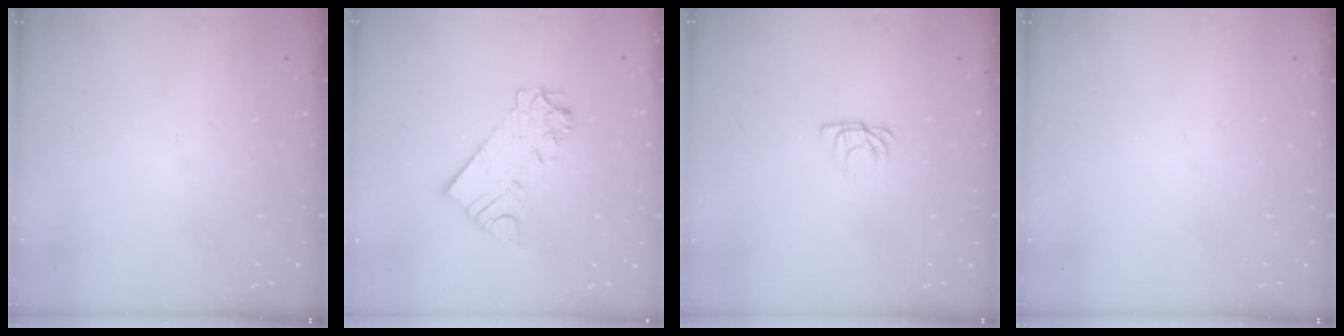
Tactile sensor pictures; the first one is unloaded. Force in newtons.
{"total": 10.0, "press": 10.0, "slide": 0.9}
{"total": 4.1, "press": 4.1, "slide": 0.6}
{"total": 0.0}